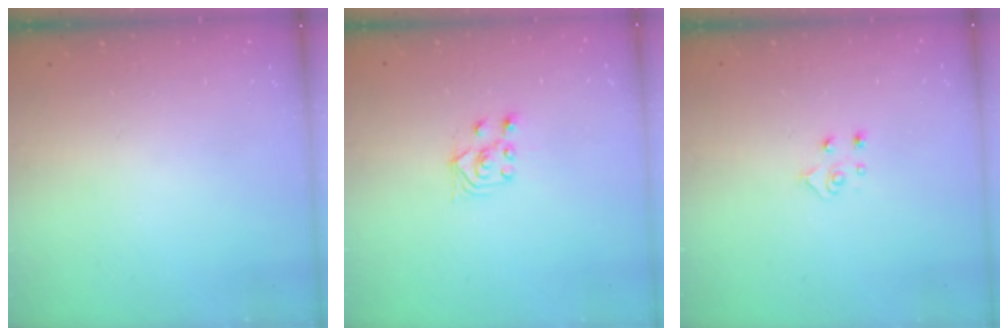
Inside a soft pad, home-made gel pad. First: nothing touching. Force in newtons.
{"total": 3.0, "press": 2.8, "slide": 0.9}
{"total": 4.8, "press": 4.8, "slide": 0.5}